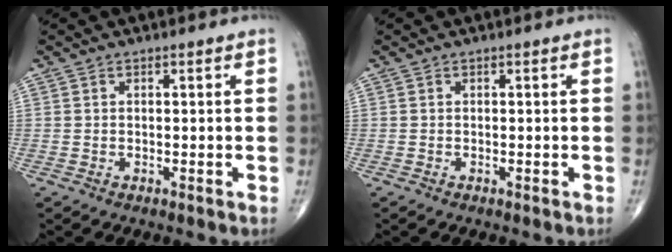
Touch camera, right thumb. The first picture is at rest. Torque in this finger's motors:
{"motor_torque": [0.99, -0.73, -0.06, -0.15, 0.01]}